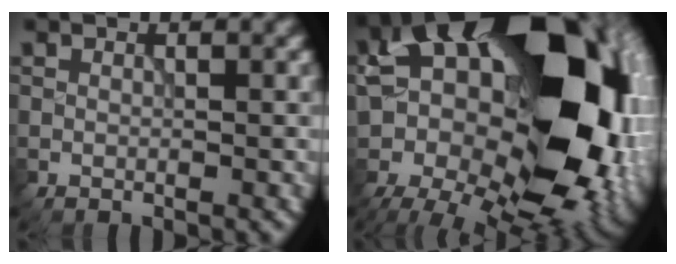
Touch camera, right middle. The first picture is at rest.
{"total": 23.0, "force": [1.2, 14.8, 17.5], "torque": [-0.296, -0.021, 0.047]}